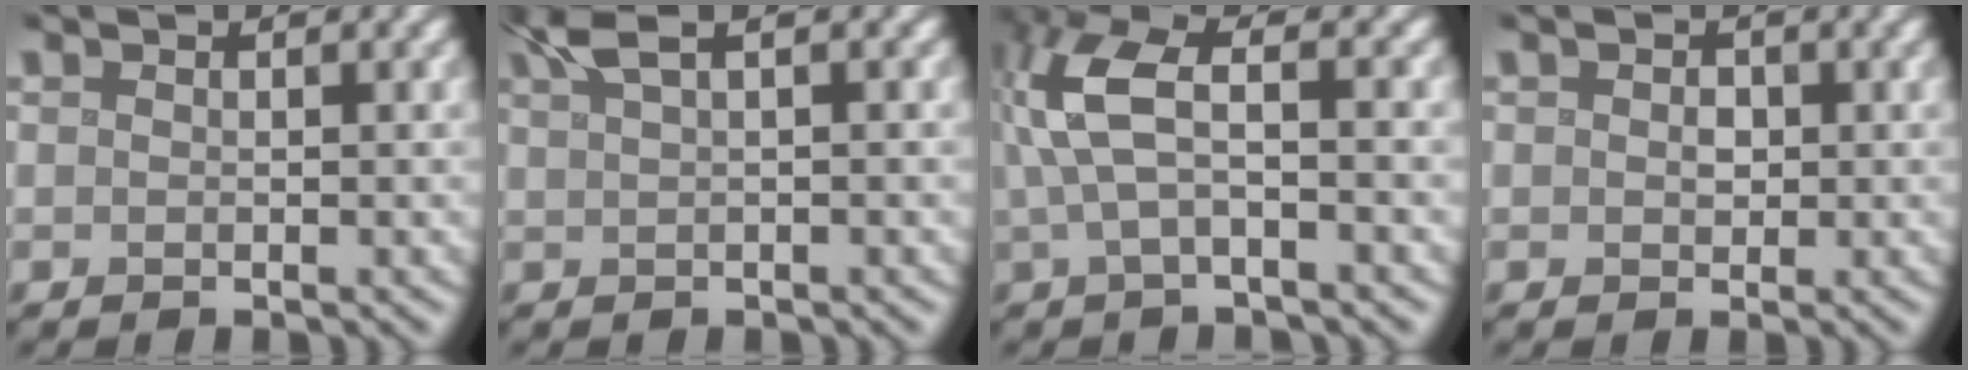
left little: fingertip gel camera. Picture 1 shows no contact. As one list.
[{"total": 3.3, "force": [1.7, 0.9, 2.7], "torque": [-0.042, 0.016, 0.028]}, {"total": 6.3, "force": [1.1, 2.2, 5.8], "torque": [-0.132, 0.015, 0.012]}, {"total": 1.1, "force": [0.1, 0.9, 0.7], "torque": [-0.012, -0.001, -0.001]}]